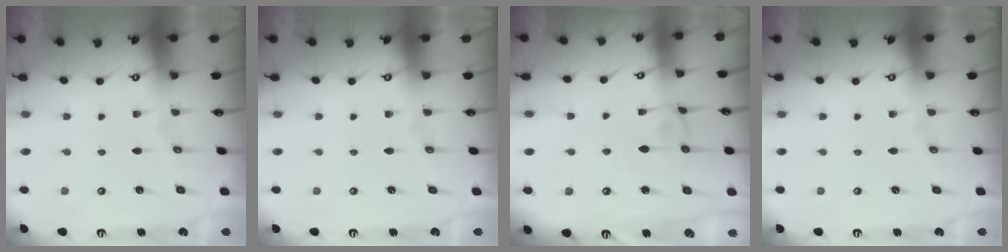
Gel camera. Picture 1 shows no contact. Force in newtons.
{"total": 0.0}
{"total": 1.6, "press": 1.6, "slide": 0.1}
{"total": 0.0}